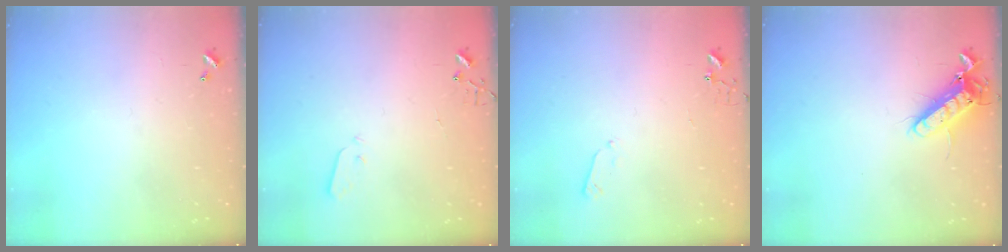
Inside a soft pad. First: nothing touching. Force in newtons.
{"total": 2.0, "press": 2.0, "slide": 0.4}
{"total": 3.0, "press": 3.0, "slide": 0.6}
{"total": 12.4, "press": 12.3, "slide": 2.0}